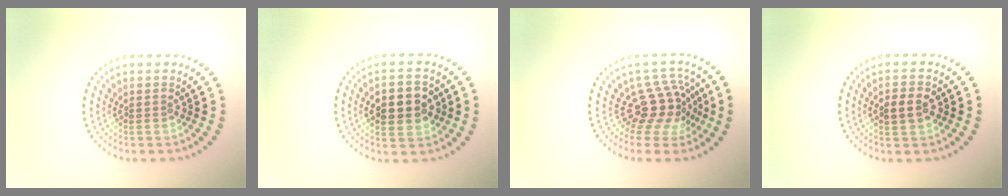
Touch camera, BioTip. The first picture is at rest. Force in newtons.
{"total": 4.6, "press": 4.6, "slide": 0.2}
{"total": 3.9, "press": 2.9, "slide": 2.7}
{"total": 2.5, "press": 2.5, "slide": 0.0}